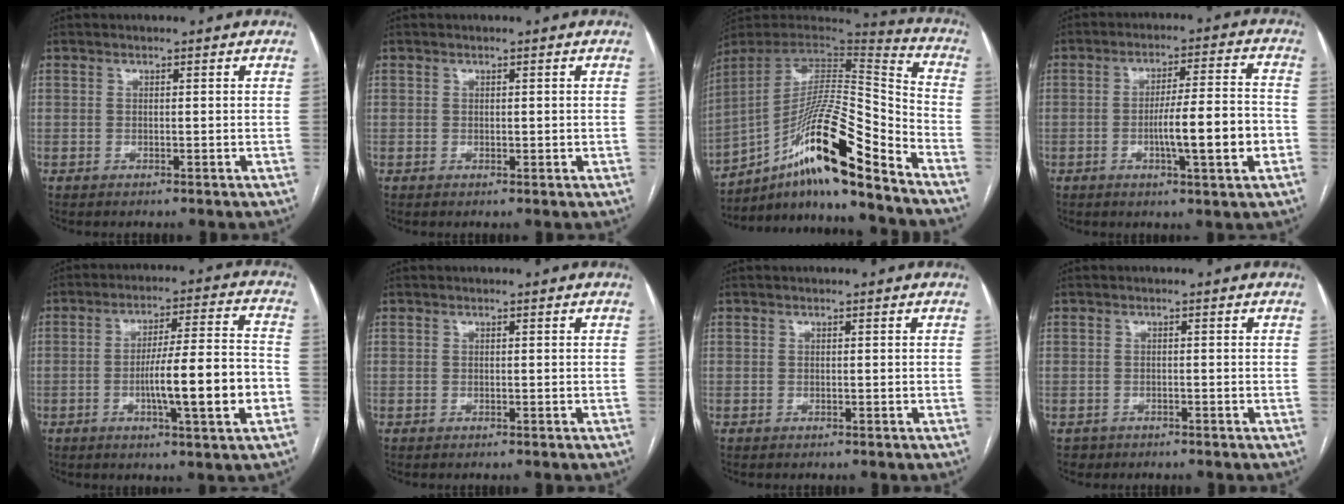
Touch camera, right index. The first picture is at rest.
{"total": 0.8, "force": [0.1, 0.6, 0.6], "torque": [-0.008, 0.000, 0.004]}
{"total": 20.8, "force": [-13.3, 1.3, 15.9], "torque": [-0.269, 0.008, -0.231]}
{"total": 10.7, "force": [-2.8, 0.7, 10.3], "torque": [-0.164, 0.006, -0.043]}
{"total": 13.1, "force": [-3.5, 0.8, 12.6], "torque": [-0.202, 0.007, -0.053]}
{"total": 0.0}
{"total": 0.0}
{"total": 1.3, "force": [-0.9, 0.9, -0.2], "torque": [-0.006, 0.003, -0.014]}